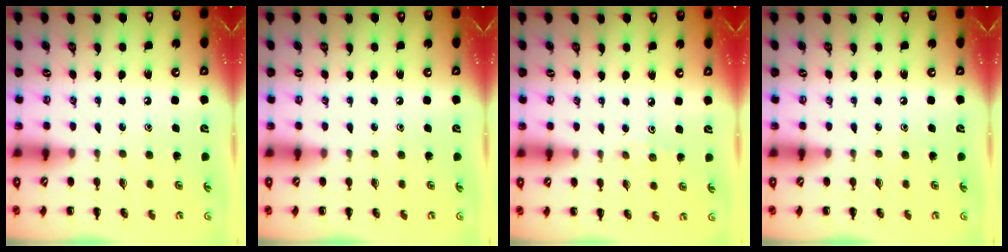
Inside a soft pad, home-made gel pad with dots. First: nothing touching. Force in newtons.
{"total": 0.0}
{"total": 2.9, "press": 2.7, "slide": 1.2}
{"total": 0.0}